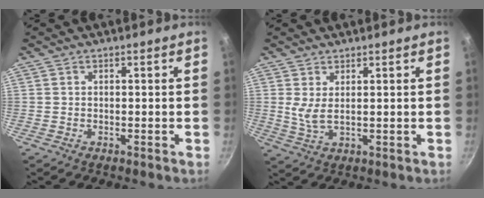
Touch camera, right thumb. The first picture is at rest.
{"total": 3.8, "force": [1.3, 1.3, 3.3], "torque": [-0.063, -0.015, 0.031]}